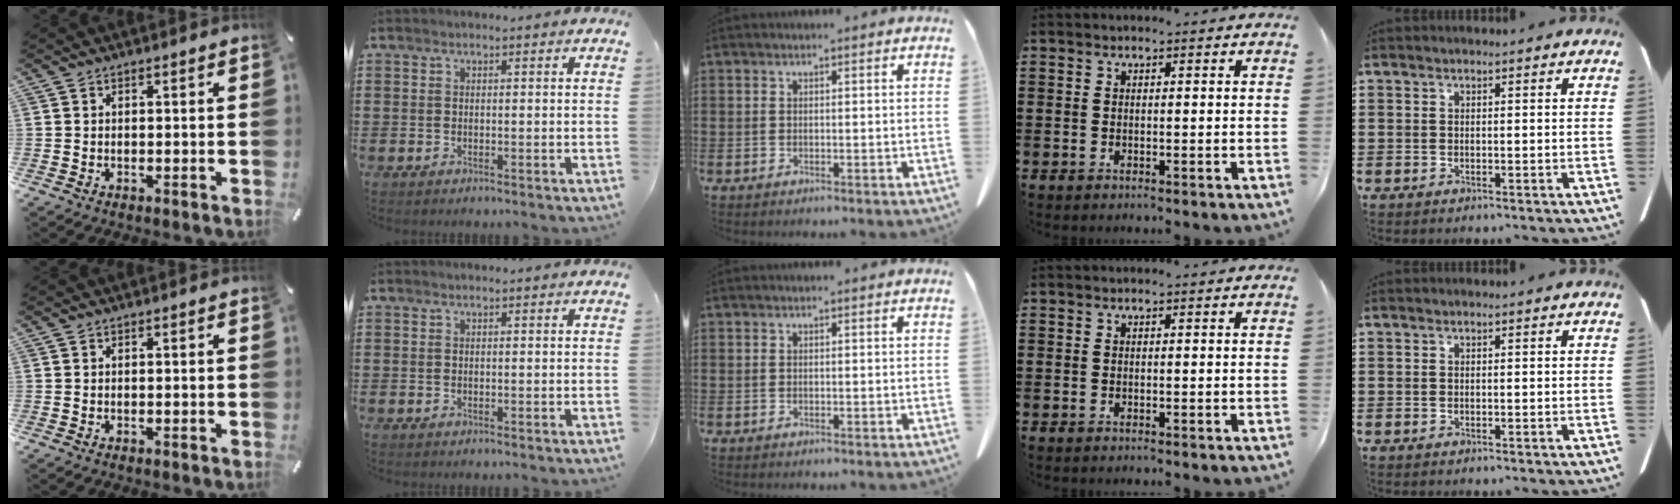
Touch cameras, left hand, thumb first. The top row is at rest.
{}